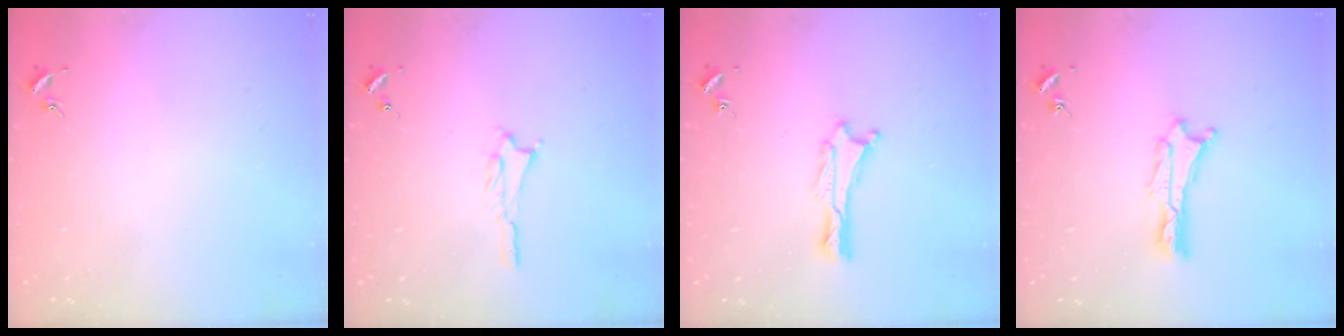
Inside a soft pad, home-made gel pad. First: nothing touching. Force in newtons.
{"total": 1.1, "press": 1.1, "slide": 0.2}
{"total": 0.6, "press": 0.6, "slide": 0.2}
{"total": 1.1, "press": 1.1, "slide": 0.2}